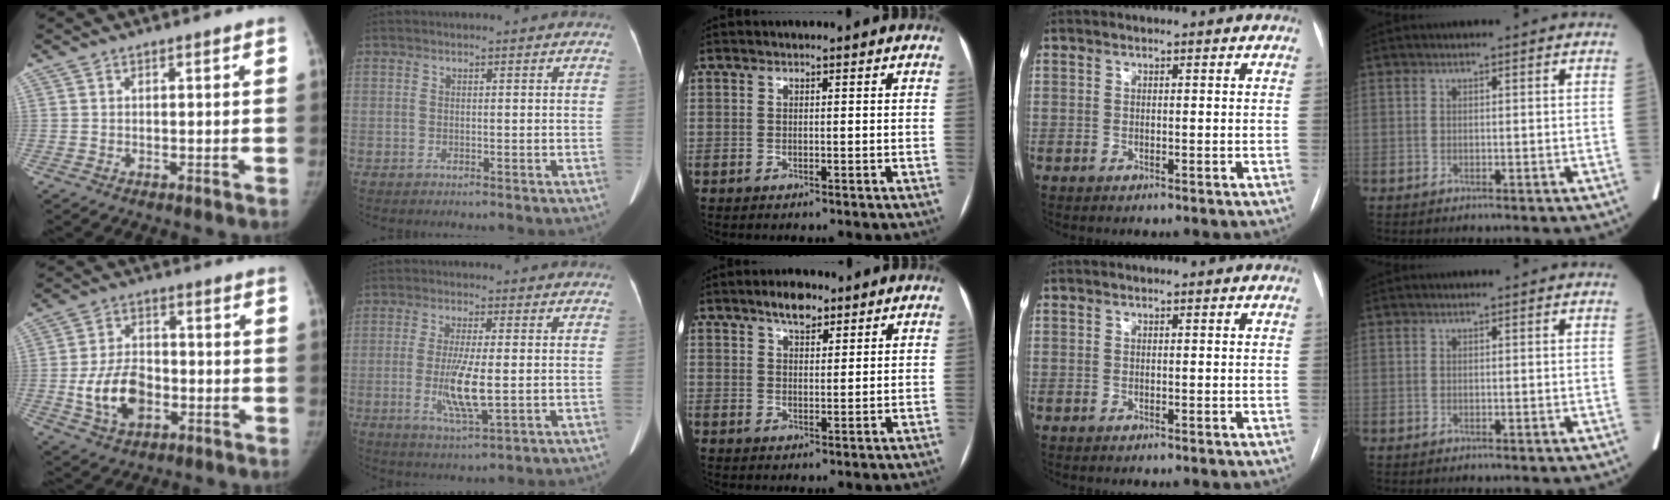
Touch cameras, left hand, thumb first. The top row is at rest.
{"thumb": {"total": 11.0, "force": [-2.9, 7.4, 7.7], "torque": [-0.126, 0.017, -0.047]}, "index": {"total": 7.3, "force": [-1.4, 1.1, 7.1], "torque": [-0.140, -0.035, -0.026]}, "middle": {"total": 4.4, "force": [3.1, 1.9, 2.6], "torque": [-0.044, 0.008, 0.051]}}